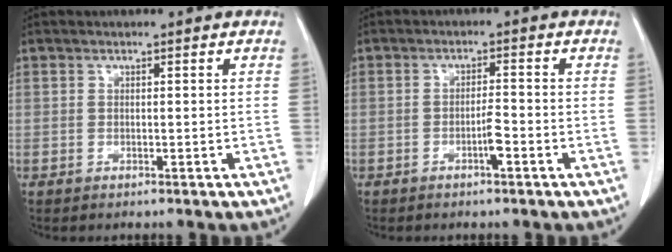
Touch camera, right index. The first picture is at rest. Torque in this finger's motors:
{"motor_torque": [0.35, -0.30, 0.07, 0.06]}